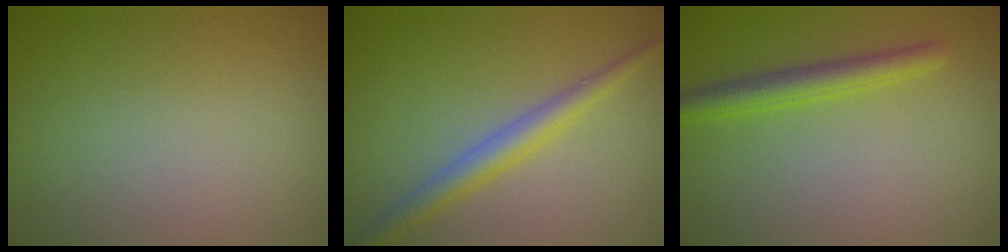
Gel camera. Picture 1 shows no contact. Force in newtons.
{"total": 2.9, "press": 2.9, "slide": 0.1}
{"total": 2.8, "press": 2.8, "slide": 0.1}